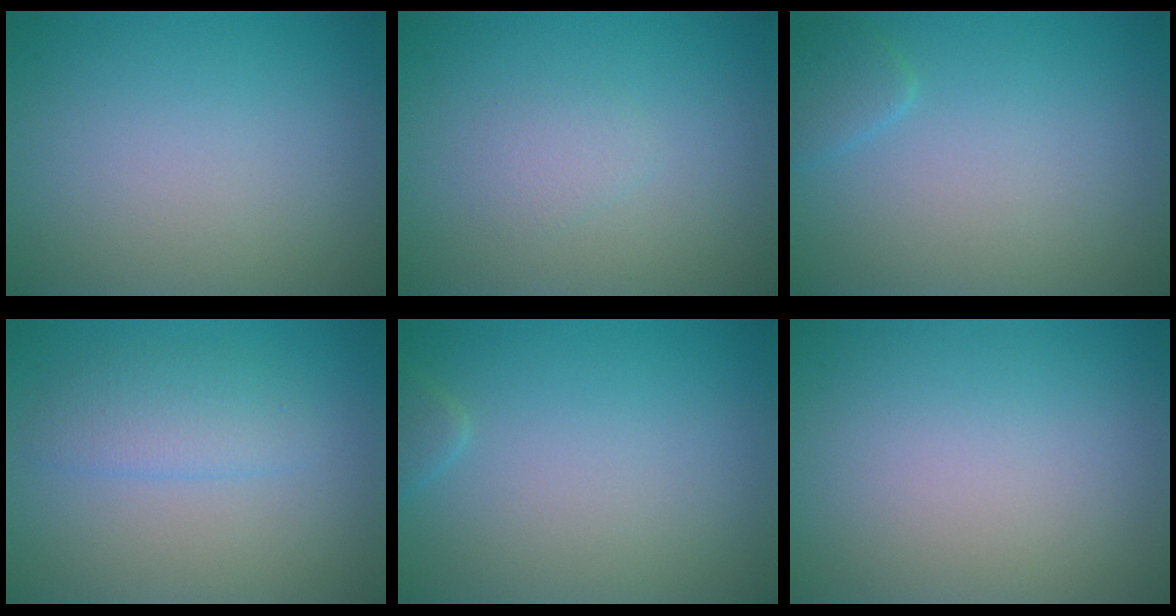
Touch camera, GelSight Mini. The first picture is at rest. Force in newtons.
{"total": 1.1, "press": 1.1, "slide": 0.1}
{"total": 1.3, "press": 1.2, "slide": 0.1}
{"total": 2.4, "press": 2.4, "slide": 0.1}
{"total": 0.8, "press": 0.8, "slide": 0.0}
{"total": 0.0}